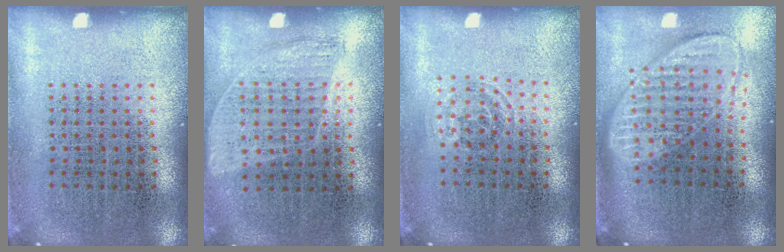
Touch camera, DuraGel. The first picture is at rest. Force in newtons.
{"total": 0.9, "press": 0.8, "slide": 0.4}
{"total": 0.8, "press": 0.5, "slide": 0.6}
{"total": 1.9, "press": 1.5, "slide": 1.2}